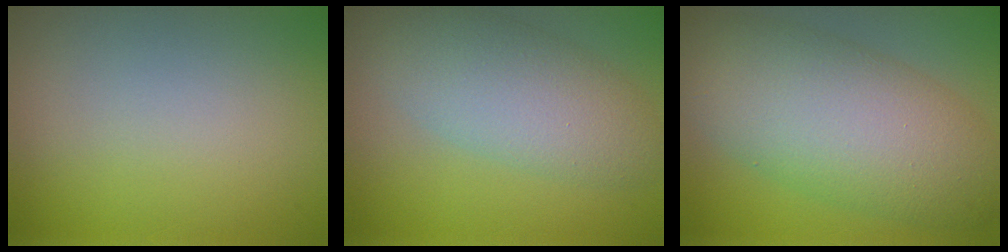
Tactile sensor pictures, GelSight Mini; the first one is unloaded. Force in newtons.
{"total": 5.5, "press": 5.5, "slide": 0.2}
{"total": 9.7, "press": 9.7, "slide": 0.3}